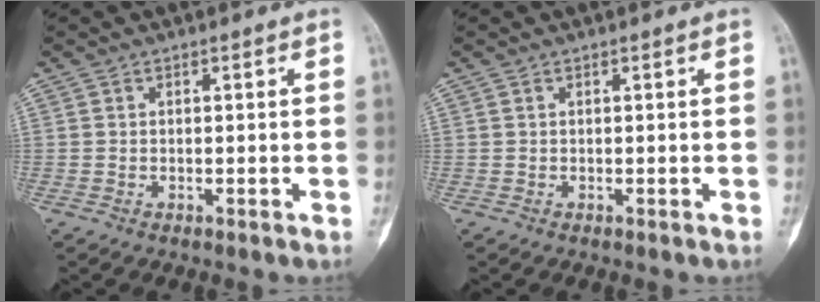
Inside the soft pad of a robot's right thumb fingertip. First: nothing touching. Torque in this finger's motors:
{"motor_torque": [0.02, -0.02, 0.01, -0.01, 0.00]}